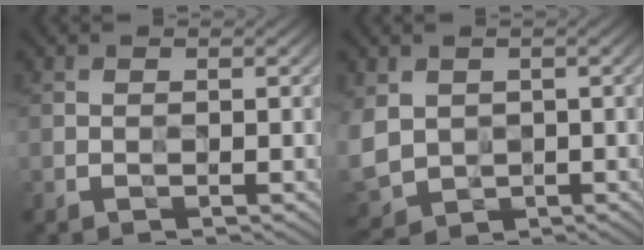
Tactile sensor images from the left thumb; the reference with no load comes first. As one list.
[{"total": 6.1, "force": [0.8, 5.0, 3.3], "torque": [-0.123, -0.017, 0.016]}]